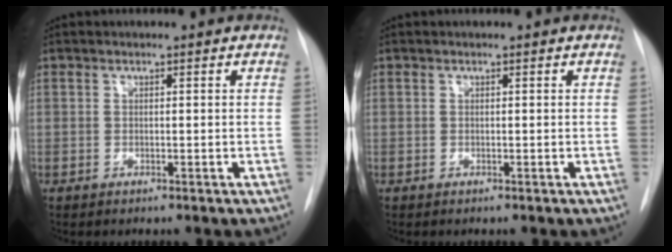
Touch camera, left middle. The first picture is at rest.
{"total": 0.0}